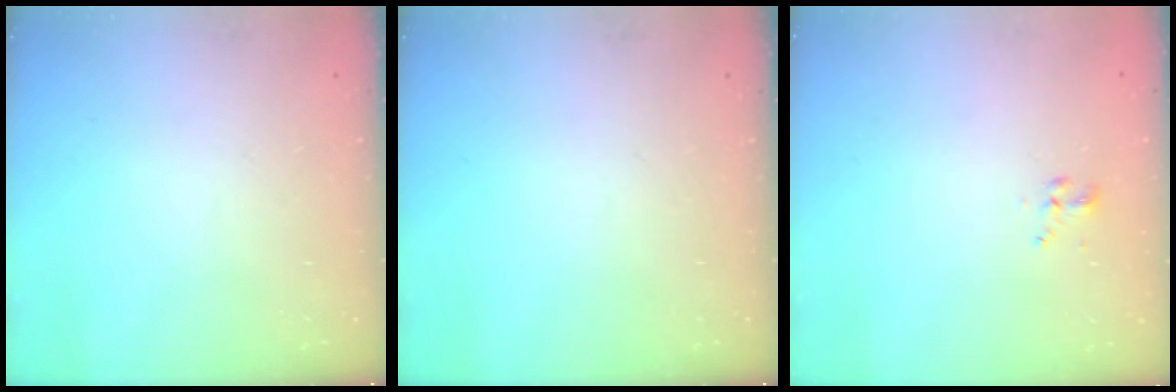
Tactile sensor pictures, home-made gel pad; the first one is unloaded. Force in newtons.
{"total": 0.0}
{"total": 2.1, "press": 1.8, "slide": 1.1}